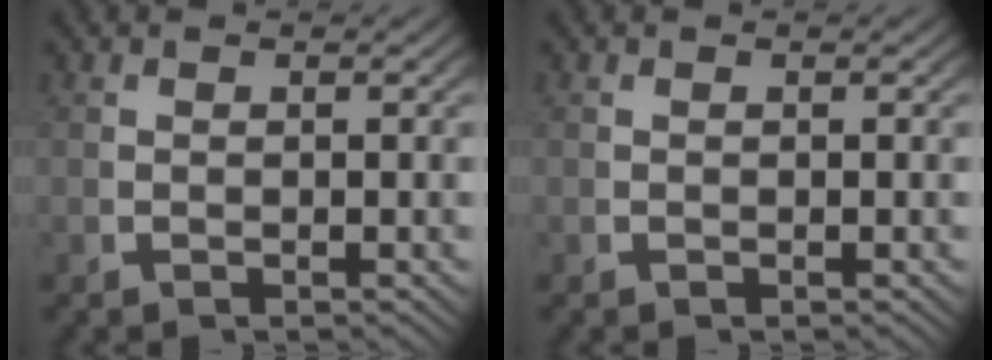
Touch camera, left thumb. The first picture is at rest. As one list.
[{"total": 0.0}]